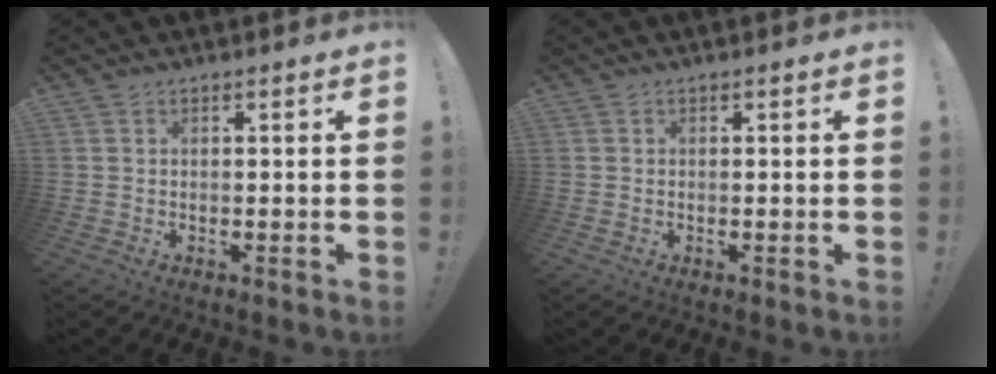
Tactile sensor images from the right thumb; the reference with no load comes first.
{"total": 0.0}